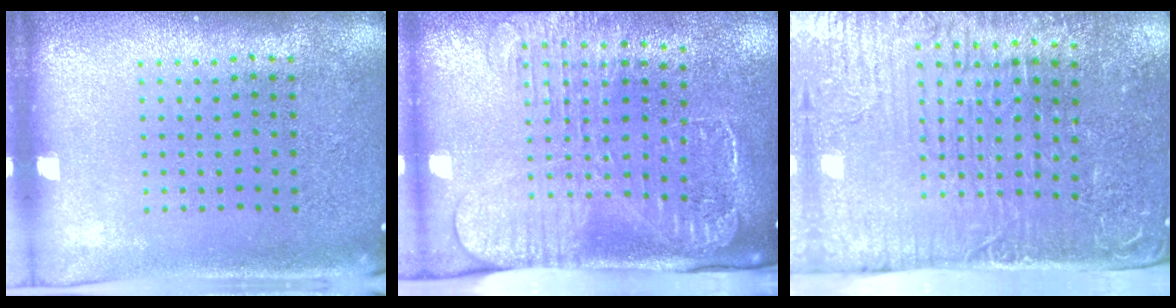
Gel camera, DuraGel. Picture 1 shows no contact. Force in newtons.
{"total": 2.6, "press": 2.0, "slide": 1.7}
{"total": 5.3, "press": 4.5, "slide": 2.8}